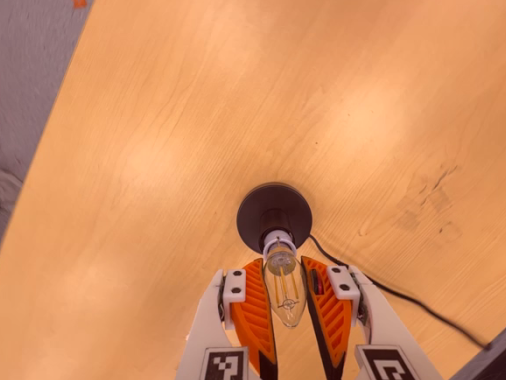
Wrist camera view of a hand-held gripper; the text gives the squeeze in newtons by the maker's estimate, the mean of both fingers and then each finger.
{"total": 14.4, "left": 15.5, "right": 13.3}